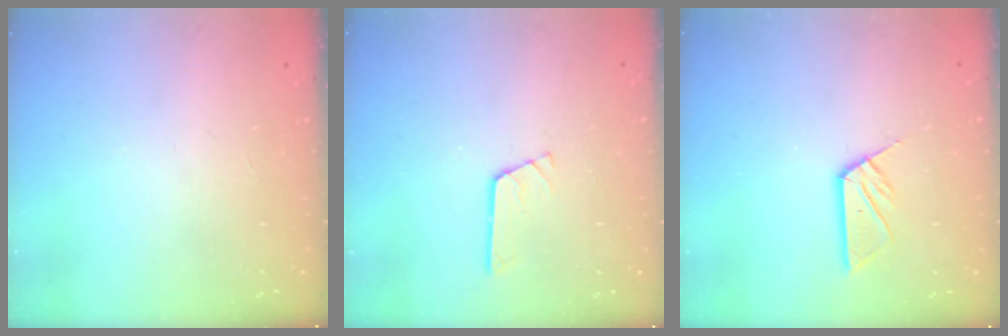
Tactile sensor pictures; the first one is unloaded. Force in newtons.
{"total": 2.7, "press": 2.7, "slide": 0.3}
{"total": 6.4, "press": 6.3, "slide": 0.5}